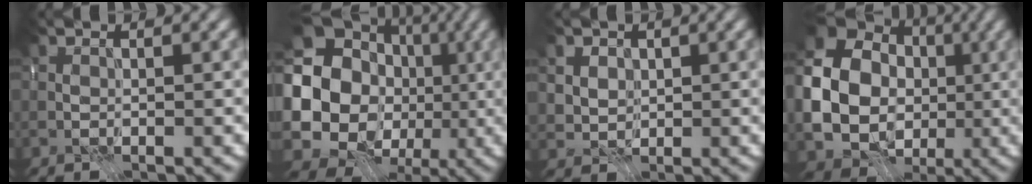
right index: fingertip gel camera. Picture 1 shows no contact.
{"total": 15.8, "force": [-1.0, 13.6, 7.9], "torque": [-0.150, -0.027, -0.017]}
{"total": 3.4, "force": [1.7, 2.7, 1.2], "torque": [-0.036, 0.002, 0.038]}
{"total": 14.9, "force": [-0.5, 13.2, 6.8], "torque": [-0.163, -0.013, -0.025]}